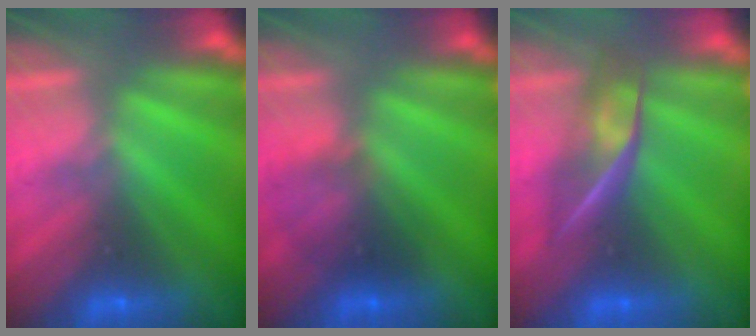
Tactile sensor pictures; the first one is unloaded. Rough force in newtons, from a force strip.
{"total": 2.8}
{"total": 2.4}